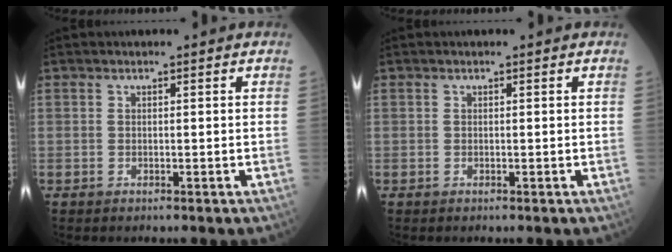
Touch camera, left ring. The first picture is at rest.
{"total": 0.0}